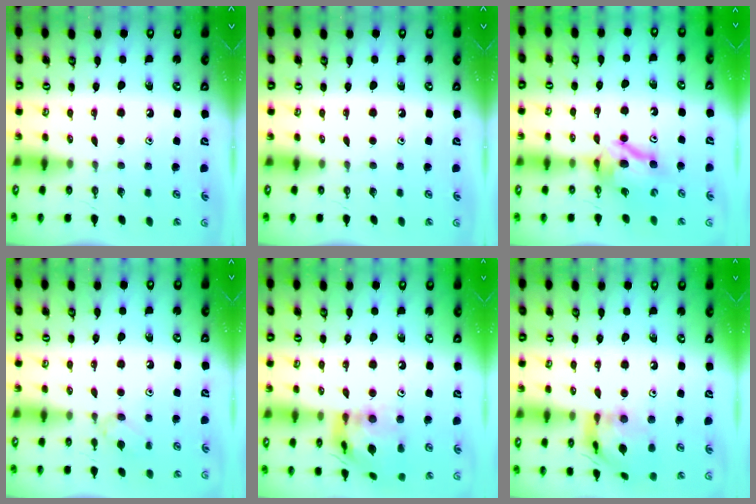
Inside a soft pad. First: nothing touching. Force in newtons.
{"total": 0.0}
{"total": 8.5, "press": 8.4, "slide": 0.9}
{"total": 3.4, "press": 3.3, "slide": 0.6}
{"total": 15.9, "press": 15.8, "slide": 1.6}
{"total": 14.1, "press": 14.0, "slide": 1.4}